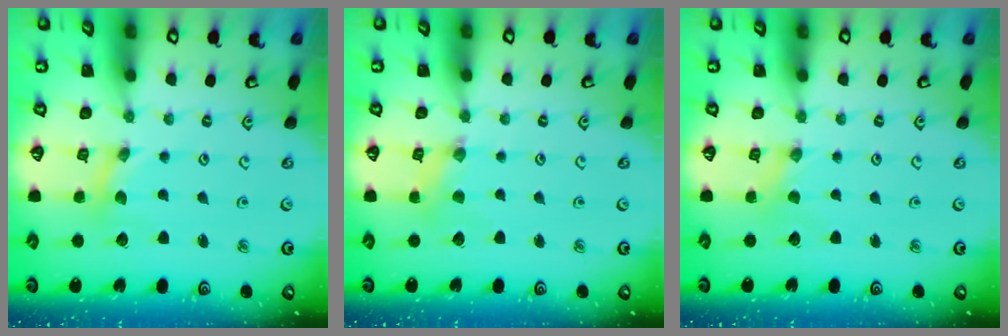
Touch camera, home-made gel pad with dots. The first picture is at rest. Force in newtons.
{"total": 2.4, "press": 2.4, "slide": 0.2}
{"total": 0.0}